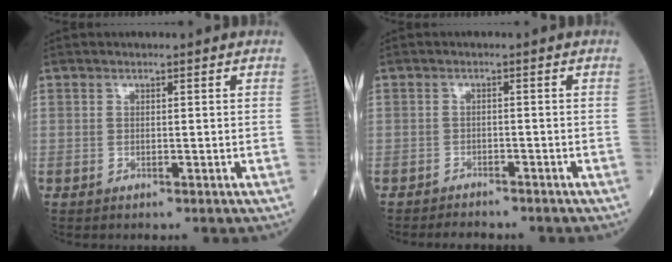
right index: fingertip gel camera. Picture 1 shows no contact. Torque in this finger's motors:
{"motor_torque": [0.12, -0.45, 0.14, 0.00]}